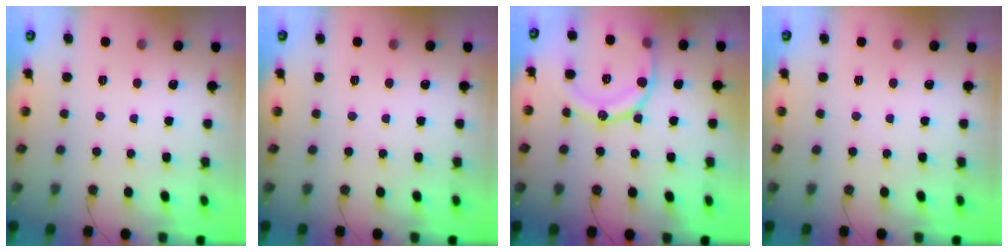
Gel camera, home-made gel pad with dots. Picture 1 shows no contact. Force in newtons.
{"total": 0.0}
{"total": 15.4, "press": 15.4, "slide": 0.7}
{"total": 0.0}